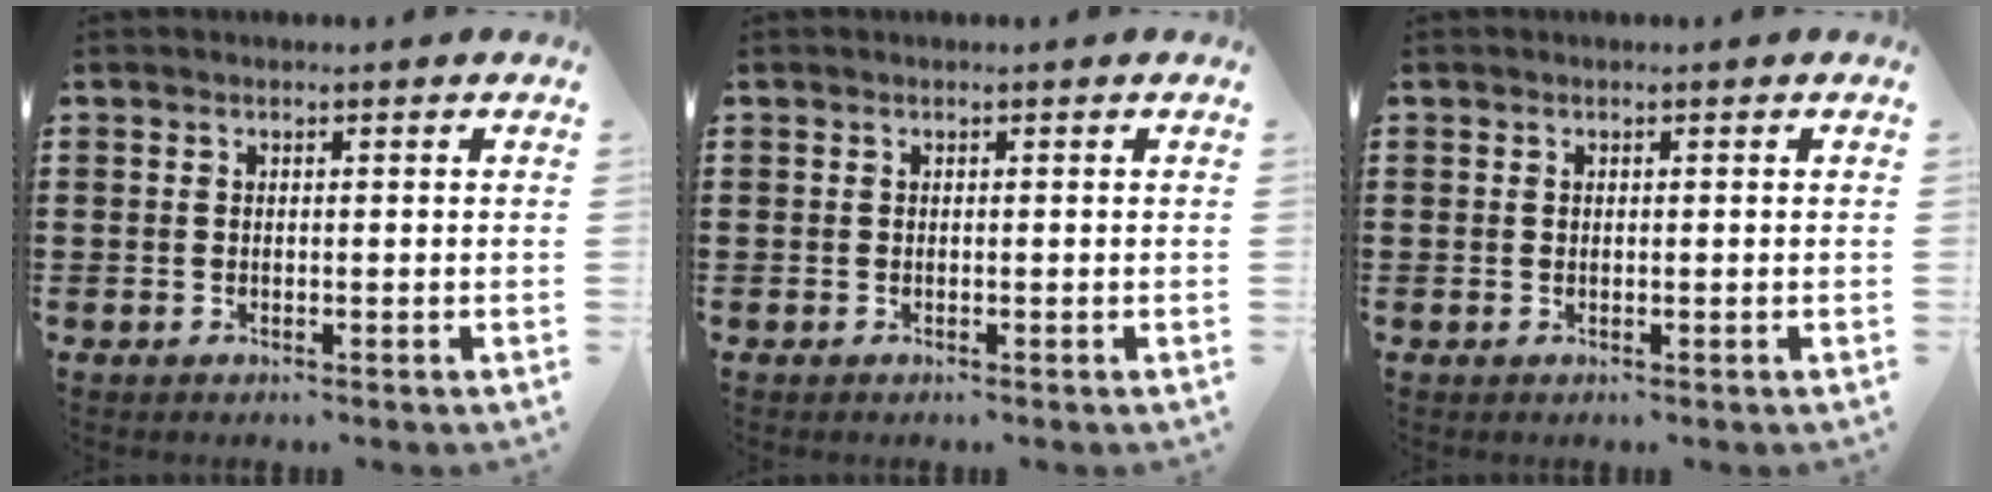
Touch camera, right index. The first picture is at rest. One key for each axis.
{"total": 0.0}
{"total": 0.0}